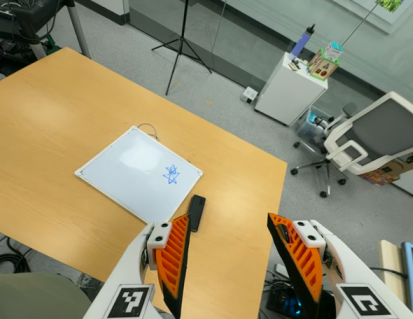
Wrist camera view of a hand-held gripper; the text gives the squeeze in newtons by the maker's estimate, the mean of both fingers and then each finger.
{"total": 0.0}